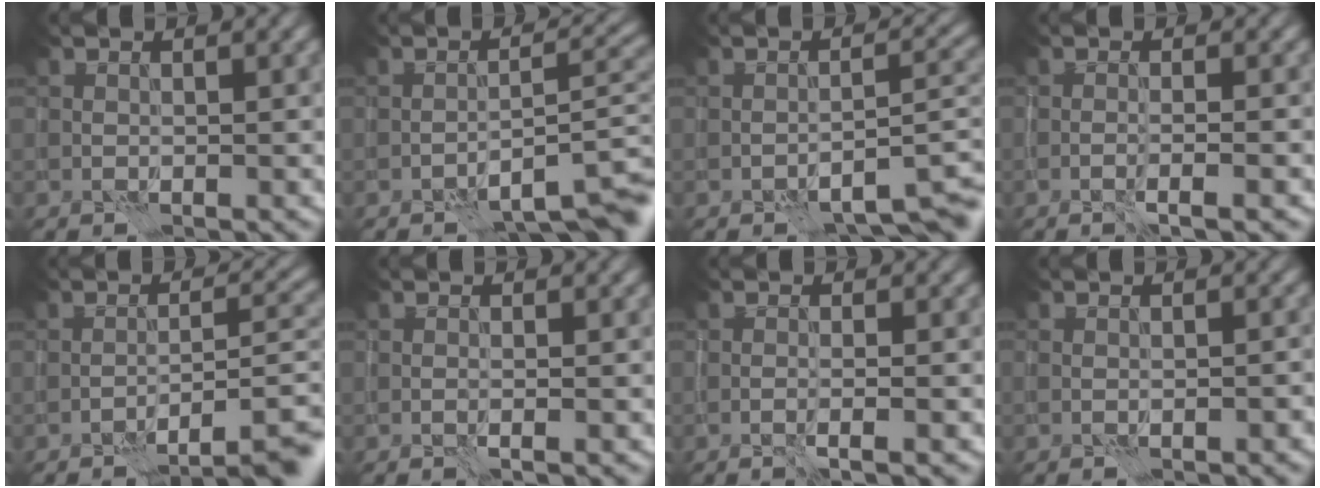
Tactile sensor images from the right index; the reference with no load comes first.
{"total": 7.2, "force": [-4.8, 1.6, 5.2], "torque": [-0.061, 0.010, -0.067]}
{"total": 5.5, "force": [-3.6, 1.3, 4.0], "torque": [-0.053, 0.007, -0.051]}
{"total": 2.2, "force": [-1.1, 0.3, 1.8], "torque": [-0.022, 0.007, -0.028]}
{"total": 7.2, "force": [-5.1, 1.4, 4.8], "torque": [-0.053, 0.015, -0.074]}
{"total": 0.9, "force": [-0.4, 0.0, 0.8], "torque": [-0.013, 0.001, -0.010]}
{"total": 1.9, "force": [-0.9, 0.3, 1.6], "torque": [-0.018, 0.007, -0.021]}
{"total": 1.0, "force": [-0.6, 0.1, 0.8], "torque": [-0.011, 0.003, -0.010]}